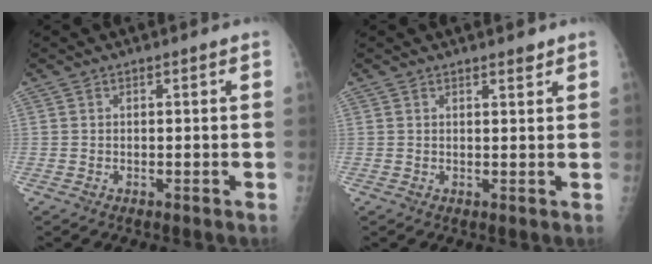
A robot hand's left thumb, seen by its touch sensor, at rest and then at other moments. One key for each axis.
{"total": 1.6, "fx": 1.4, "fy": 0.5, "fz": 0.7, "tx": -0.003, "ty": -0.010, "tz": 0.019}